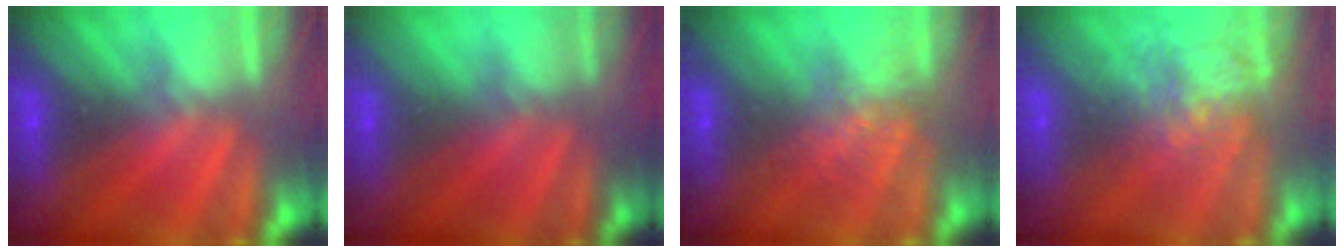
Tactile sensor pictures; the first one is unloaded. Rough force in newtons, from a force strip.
{"total": 2.6}
{"total": 4.3}
{"total": 3.6}